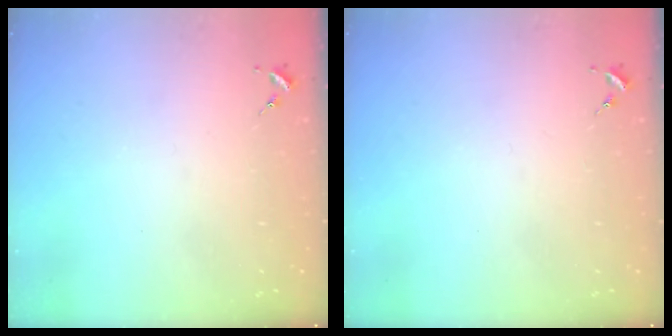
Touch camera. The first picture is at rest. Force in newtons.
{"total": 0.0}